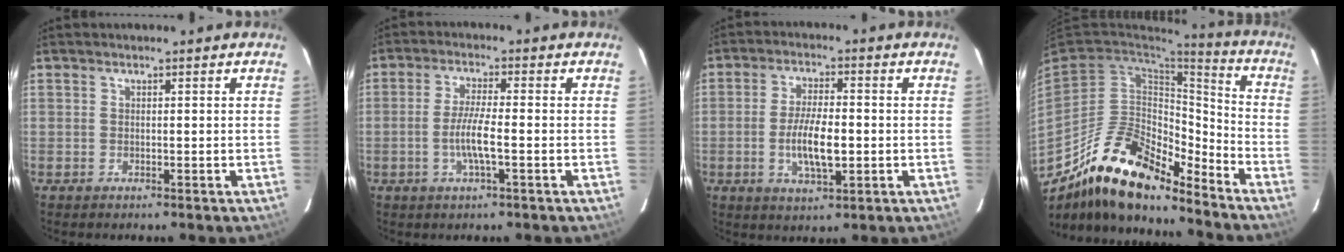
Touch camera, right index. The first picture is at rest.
{"total": 5.7, "force": [-1.7, 0.4, 5.5], "torque": [-0.107, -0.005, -0.032]}
{"total": 8.4, "force": [-1.5, 2.9, 7.8], "torque": [-0.151, -0.005, -0.025]}
{"total": 19.3, "force": [-15.2, 6.7, 9.8], "torque": [-0.183, 0.010, -0.271]}